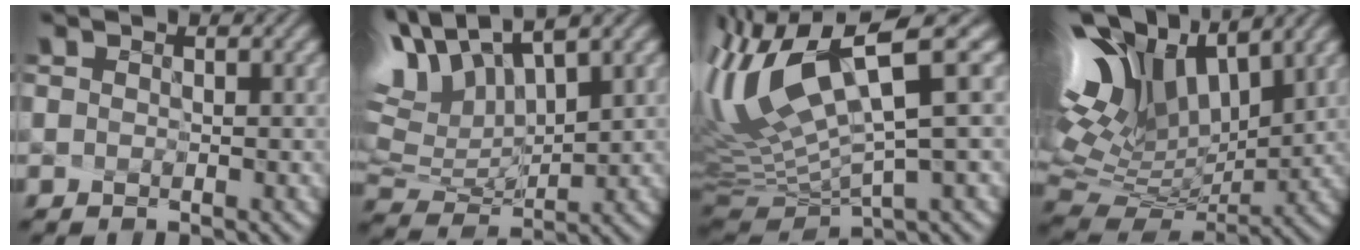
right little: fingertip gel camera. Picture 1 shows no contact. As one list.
[{"total": 7.8, "force": [4.7, 3.1, 5.4], "torque": [-0.147, 0.003, 0.111]}, {"total": 9.7, "force": [2.5, 1.7, 9.3], "torque": [-0.216, -0.008, 0.077]}, {"total": 11.8, "force": [5.8, 5.5, 8.7], "torque": [-0.215, 0.018, 0.129]}]